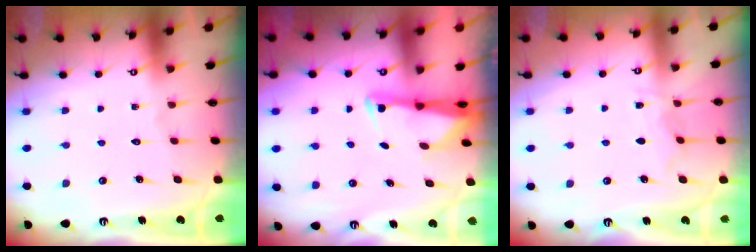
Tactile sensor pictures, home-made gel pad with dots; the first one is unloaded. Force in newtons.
{"total": 2.7, "press": 2.6, "slide": 0.5}
{"total": 4.8, "press": 4.8, "slide": 0.1}